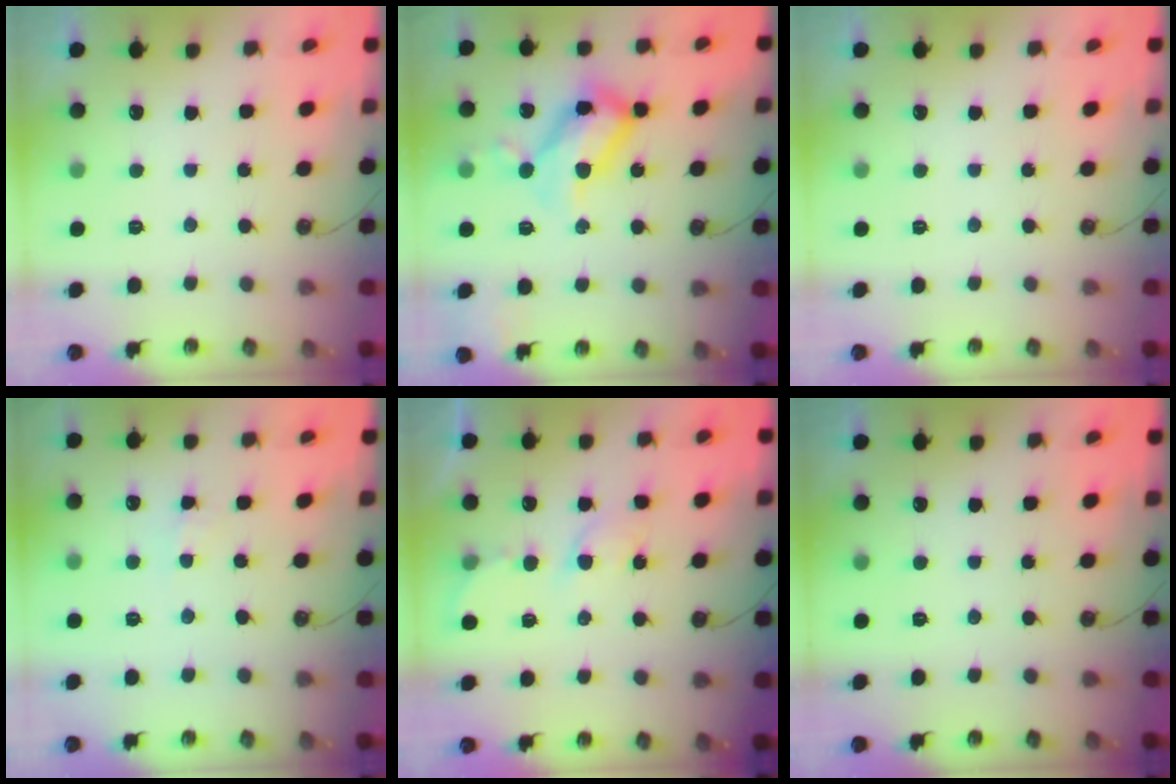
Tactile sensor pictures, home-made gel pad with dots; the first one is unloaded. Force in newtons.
{"total": 20.1, "press": 20.0, "slide": 1.8}
{"total": 0.0}
{"total": 1.9, "press": 1.9, "slide": 0.3}
{"total": 4.2, "press": 4.2, "slide": 0.6}
{"total": 0.0}